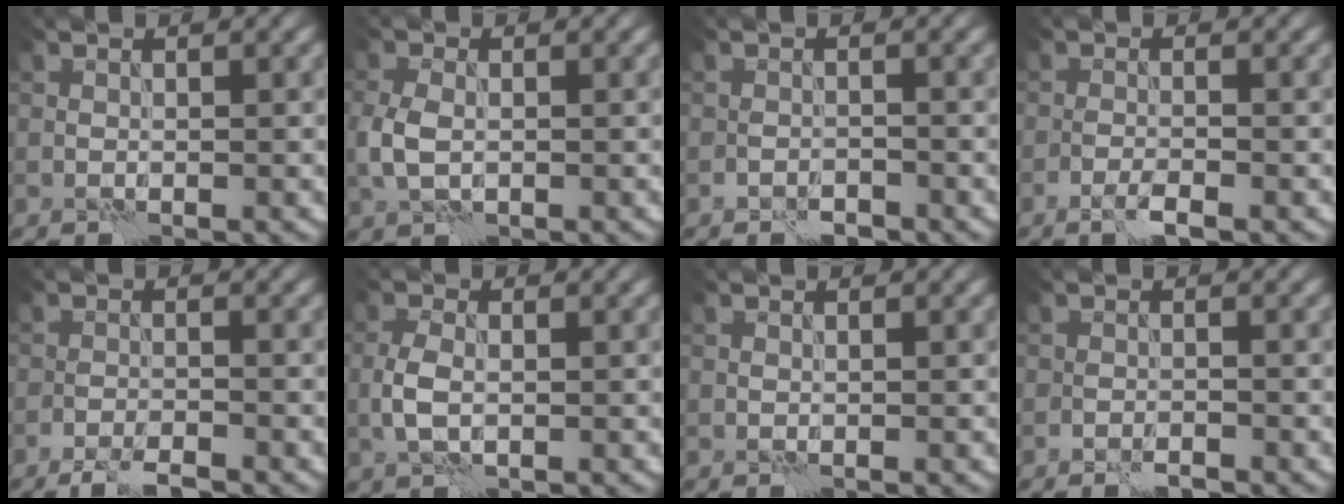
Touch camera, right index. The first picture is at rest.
{"total": 3.0, "force": [-0.3, 2.0, 2.2], "torque": [-0.058, -0.001, -0.006]}
{"total": 1.1, "force": [-0.9, 0.5, 0.2], "torque": [-0.001, 0.001, -0.018]}
{"total": 1.5, "force": [-0.9, 0.0, 1.2], "torque": [-0.024, 0.001, -0.020]}
{"total": 2.5, "force": [-2.1, 0.2, 1.4], "torque": [-0.030, -0.003, -0.040]}
{"total": 2.9, "force": [-0.5, 1.7, 2.4], "torque": [-0.052, 0.000, -0.006]}
{"total": 0.0}
{"total": 1.0, "force": [-0.8, 0.3, 0.5], "torque": [-0.009, -0.001, -0.015]}